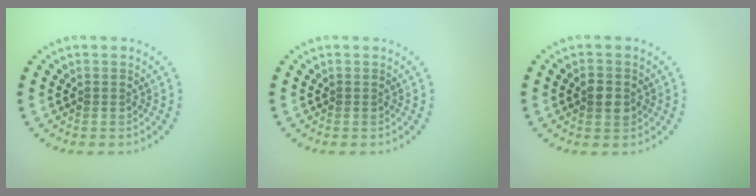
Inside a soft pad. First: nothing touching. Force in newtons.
{"total": 0.0}
{"total": 1.7, "press": 1.7, "slide": 0.2}